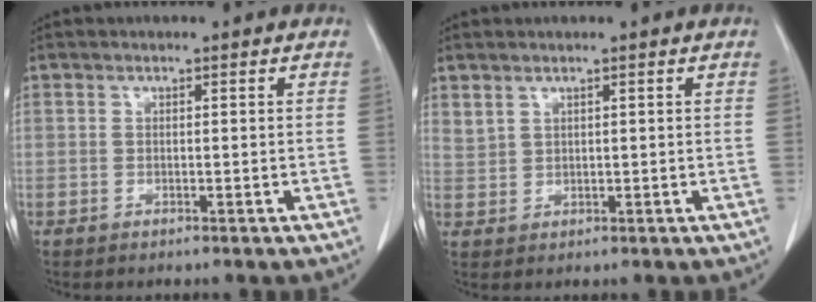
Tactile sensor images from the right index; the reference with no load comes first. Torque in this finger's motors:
{"motor_torque": [0.17, 0.12, 0.06, 0.07]}